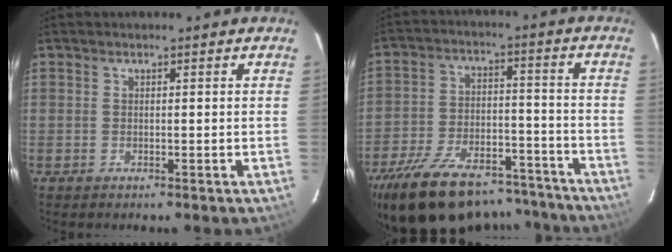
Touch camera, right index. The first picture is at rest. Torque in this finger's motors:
{"motor_torque": [1.26, -0.88, 1.05, 0.19]}